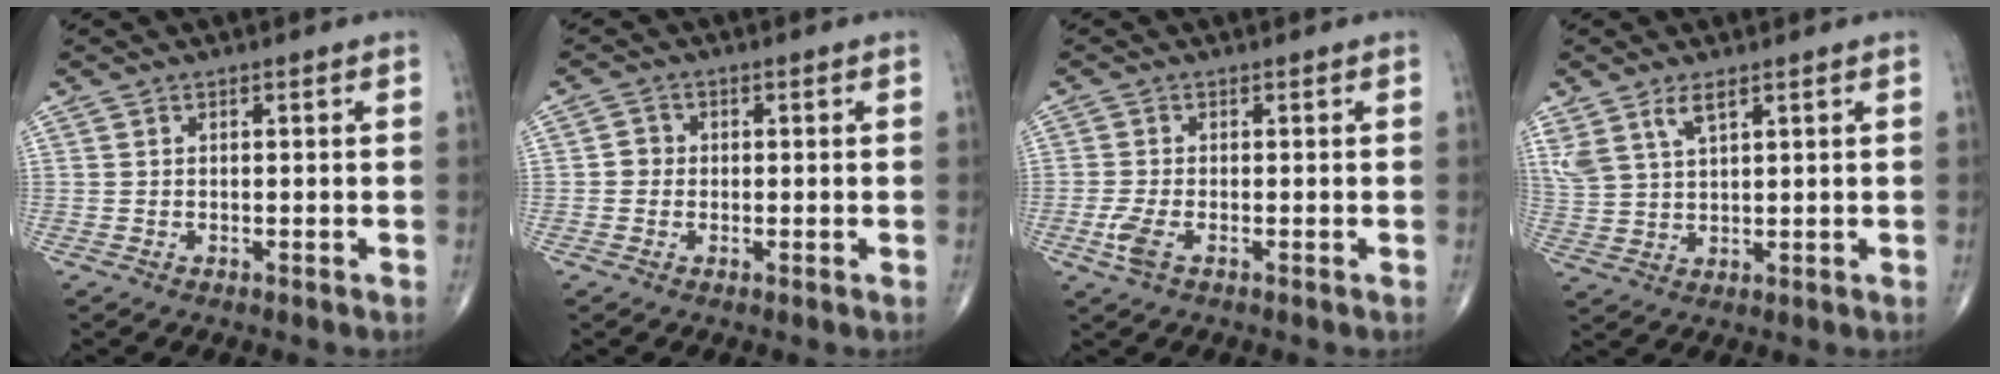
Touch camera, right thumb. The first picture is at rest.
{"total": 2.1, "force": [-0.2, 1.9, 0.7], "torque": [0.002, 0.007, -0.008]}
{"total": 2.9, "force": [-1.0, 1.1, 2.4], "torque": [-0.065, 0.001, -0.021]}
{"total": 6.2, "force": [3.8, 2.4, 4.3], "torque": [-0.093, -0.008, 0.083]}